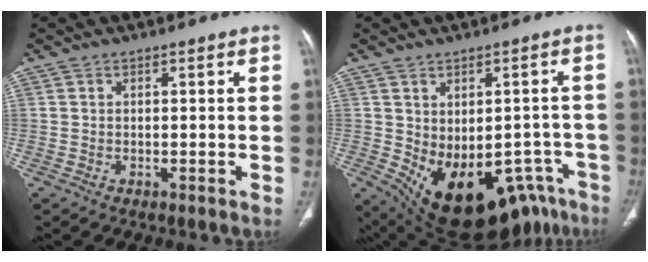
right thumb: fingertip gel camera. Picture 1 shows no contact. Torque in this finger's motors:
{"motor_torque": [-0.28, 1.00, 0.19, -0.08, 0.11]}